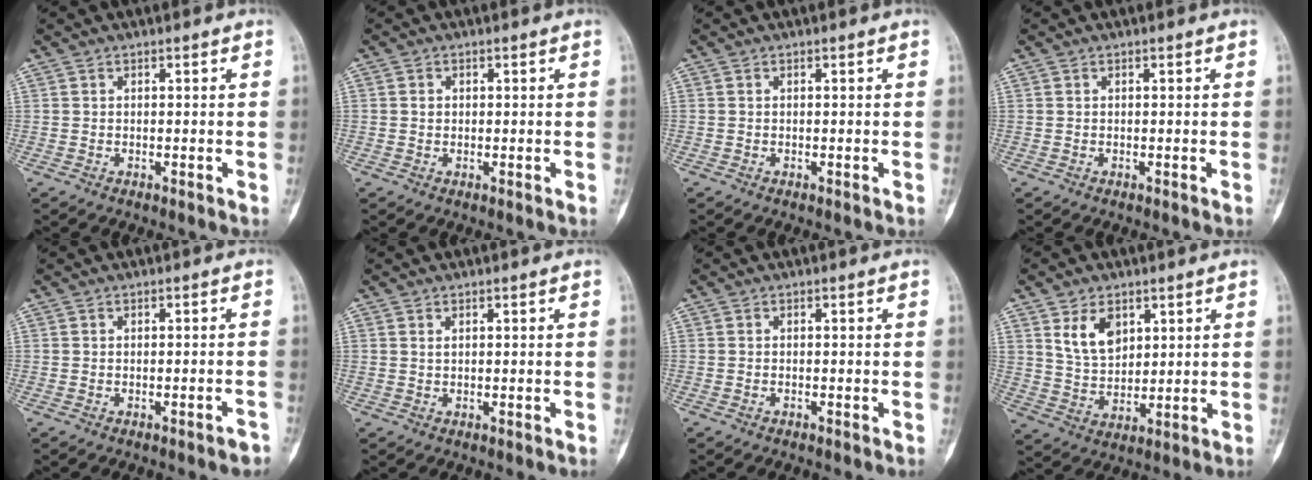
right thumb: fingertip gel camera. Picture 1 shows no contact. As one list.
[{"total": 1.3, "force": [0.2, 1.1, 0.5], "torque": [-0.007, 0.002, 0.005]}, {"total": 0.0}, {"total": 0.0}, {"total": 1.5, "force": [-1.2, 0.2, 0.9], "torque": [-0.012, 0.009, -0.014]}, {"total": 0.7, "force": [0.4, 0.4, 0.5], "torque": [-0.010, 0.003, 0.010]}, {"total": 0.0}, {"total": 8.1, "force": [3.8, 5.3, 4.9], "torque": [-0.067, -0.024, 0.081]}]